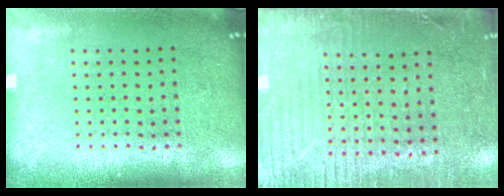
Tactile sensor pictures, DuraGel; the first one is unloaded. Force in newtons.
{"total": 3.2, "press": 2.8, "slide": 1.6}